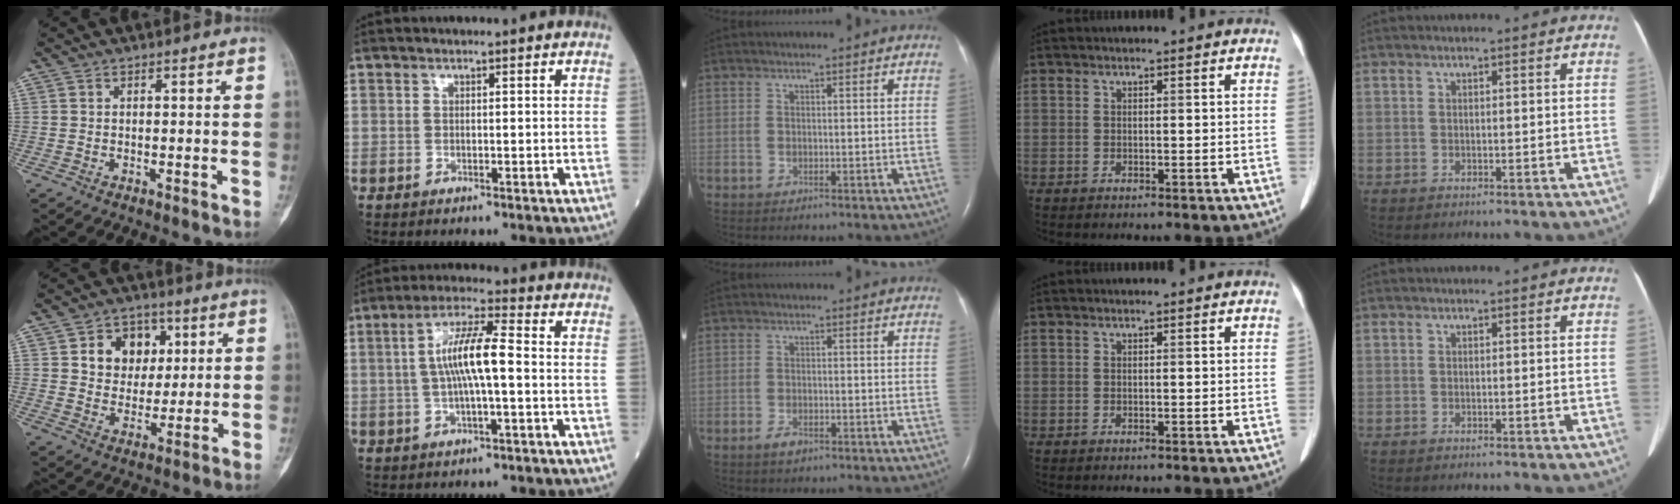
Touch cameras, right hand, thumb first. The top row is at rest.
{"thumb": {"total": 10.4, "force": [3.2, 8.5, 5.2], "torque": [-0.028, -0.006, 0.053]}, "index": {"total": 8.8, "force": [-0.1, 1.2, 8.7], "torque": [-0.167, 0.015, -0.007]}, "middle": {"total": 2.0, "force": [-1.4, 0.9, 1.2], "torque": [-0.024, 0.000, -0.023]}}